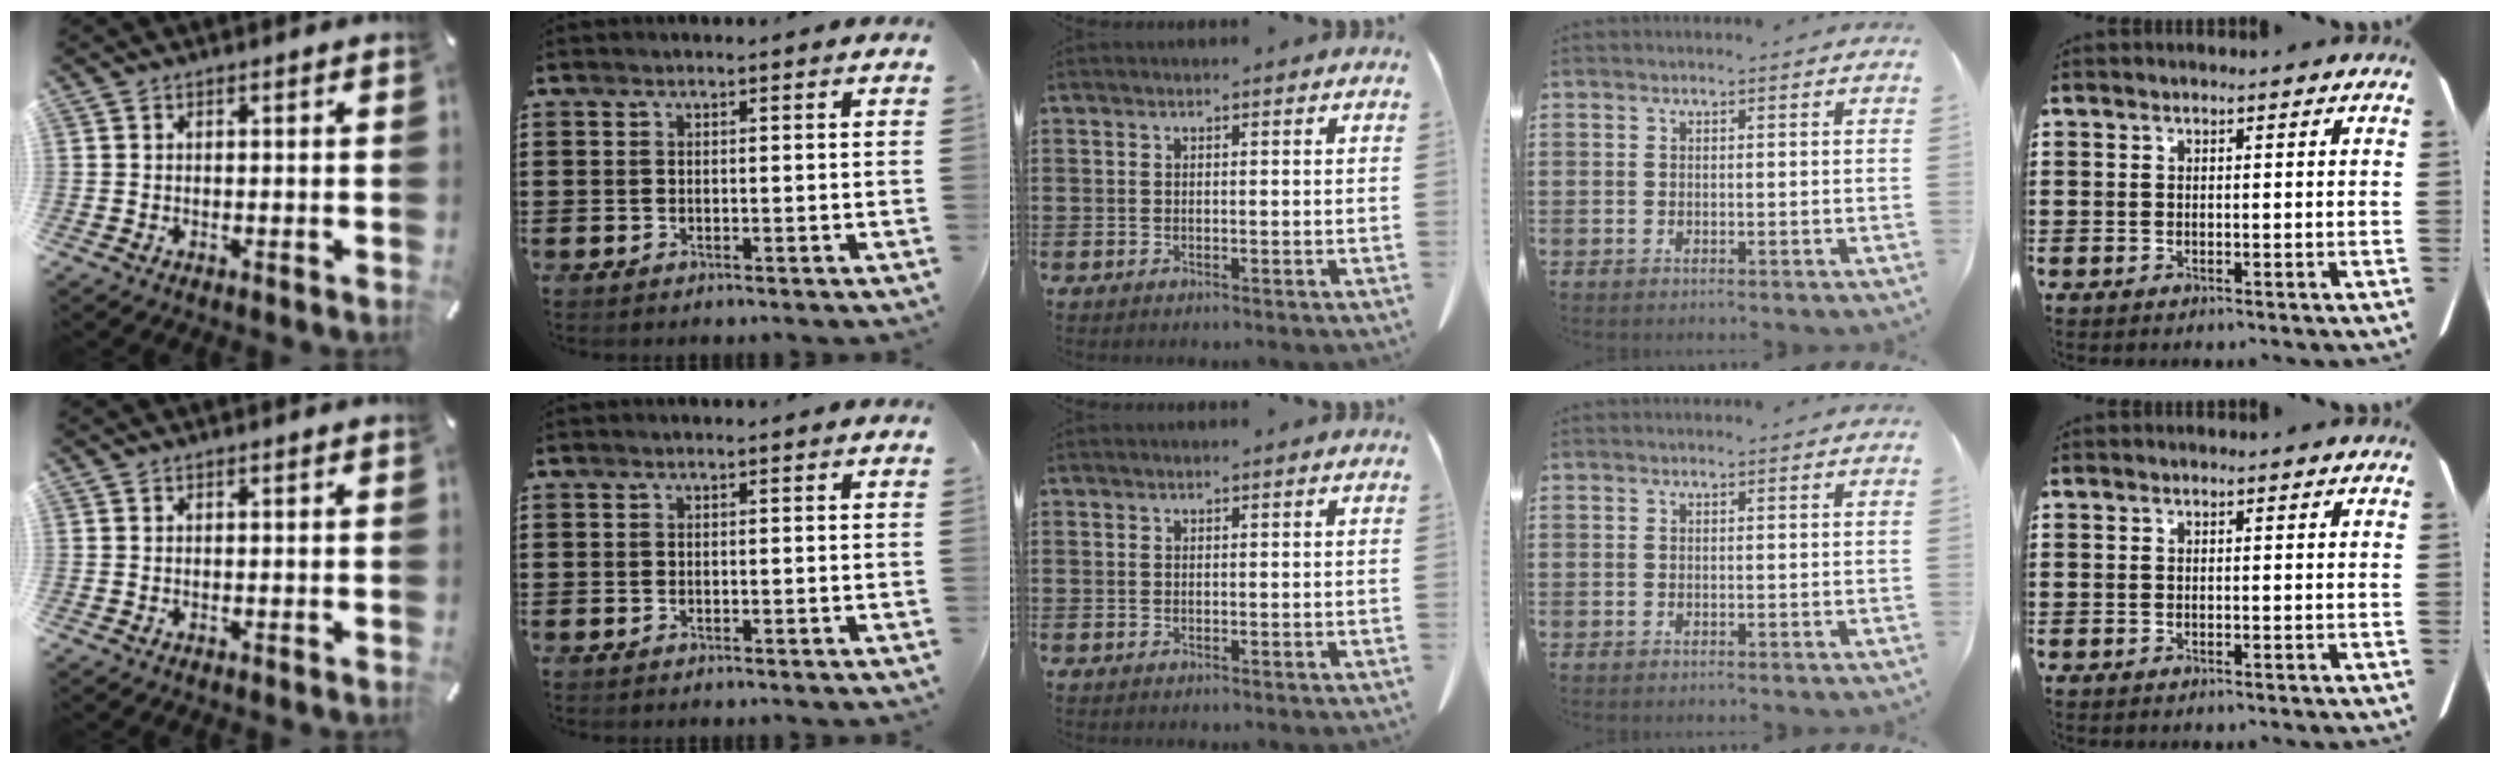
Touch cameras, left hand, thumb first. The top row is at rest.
{}